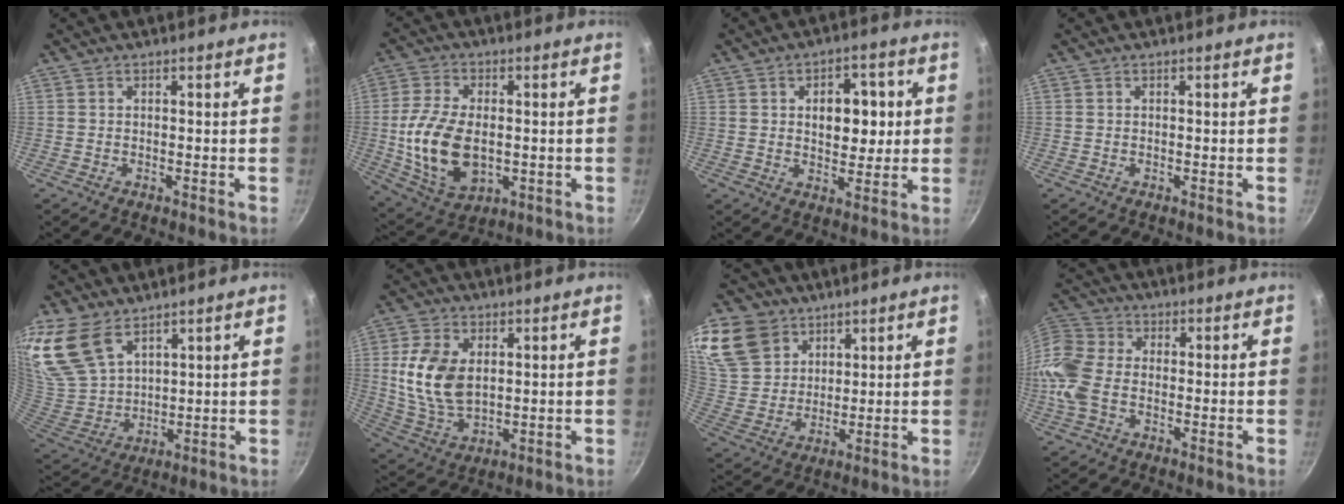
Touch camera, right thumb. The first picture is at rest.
{"total": 14.8, "force": [-1.0, 9.1, 11.7], "torque": [-0.217, -0.003, -0.008]}
{"total": 9.4, "force": [1.5, 6.0, 7.1], "torque": [-0.055, -0.001, 0.020]}
{"total": 0.0}
{"total": 14.1, "force": [8.8, 8.1, 7.5], "torque": [-0.145, -0.034, 0.194]}
{"total": 12.5, "force": [2.1, 8.1, 9.3], "torque": [-0.169, -0.018, 0.048]}
{"total": 18.7, "force": [10.6, 13.4, 7.5], "torque": [-0.157, -0.023, 0.211]}
{"total": 11.5, "force": [-2.1, 8.1, 7.9], "torque": [-0.158, 0.023, -0.060]}